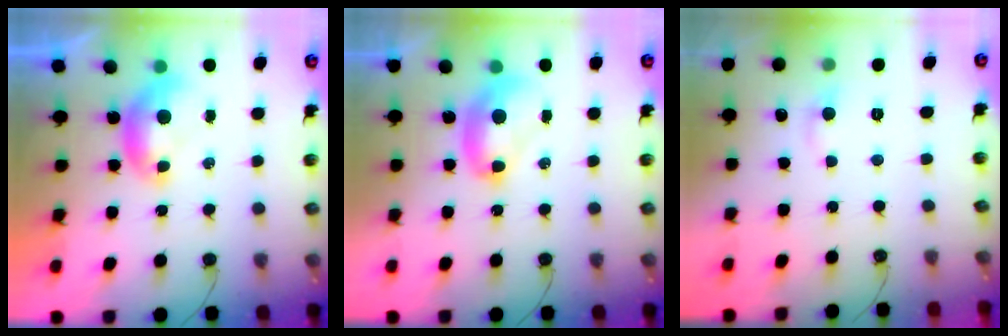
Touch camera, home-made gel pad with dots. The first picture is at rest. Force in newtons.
{"total": 2.7, "press": 2.7, "slide": 0.2}
{"total": 1.1, "press": 0.8, "slide": 0.8}